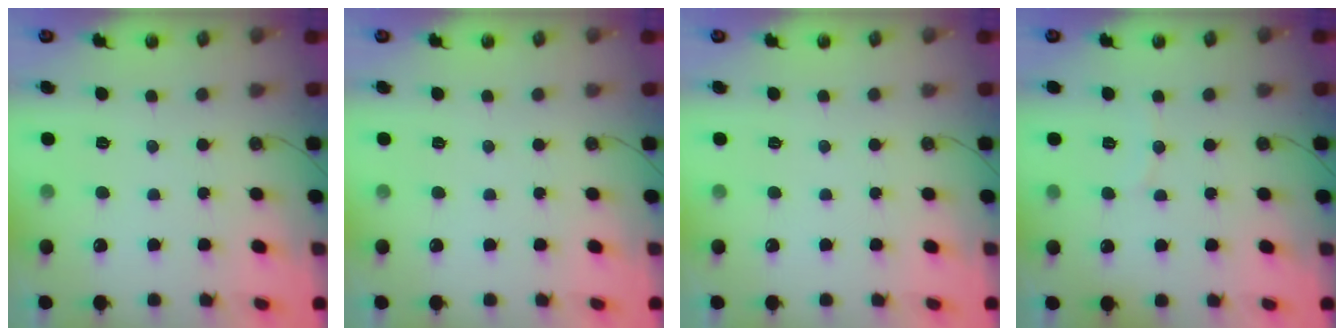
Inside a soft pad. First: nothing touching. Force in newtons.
{"total": 0.0}
{"total": 0.0}
{"total": 3.4, "press": 3.4, "slide": 0.4}